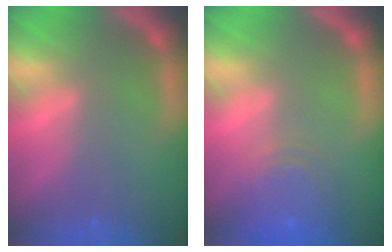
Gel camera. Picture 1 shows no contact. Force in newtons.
{"total": 6.1}